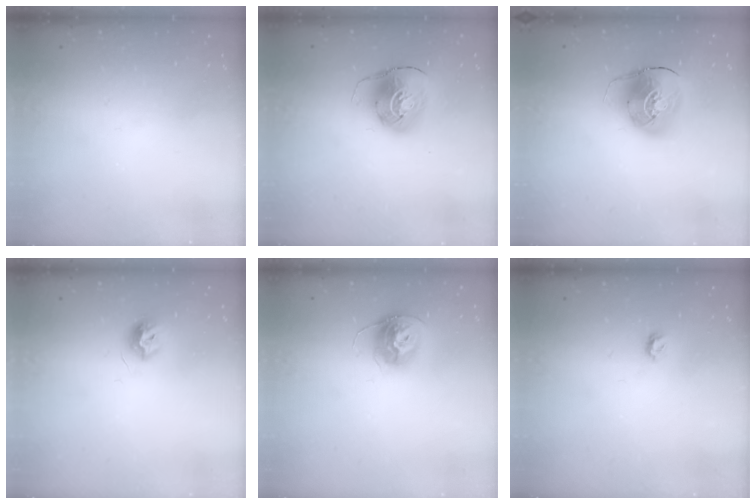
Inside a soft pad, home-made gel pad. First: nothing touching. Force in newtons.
{"total": 7.9, "press": 7.9, "slide": 0.7}
{"total": 10.4, "press": 10.3, "slide": 1.8}
{"total": 7.4, "press": 7.4, "slide": 0.1}
{"total": 11.4, "press": 11.3, "slide": 0.8}
{"total": 3.8, "press": 3.7, "slide": 0.6}